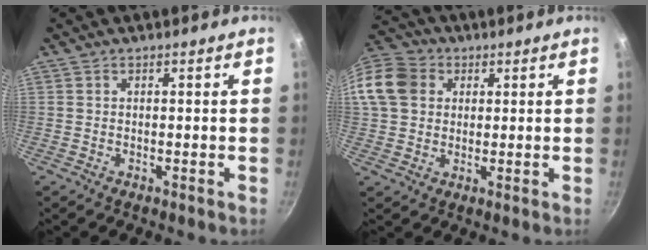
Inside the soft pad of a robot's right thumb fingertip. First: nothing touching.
{"total": 14.1, "force": [3.1, 11.9, 7.1], "torque": [-0.141, 0.027, 0.044]}